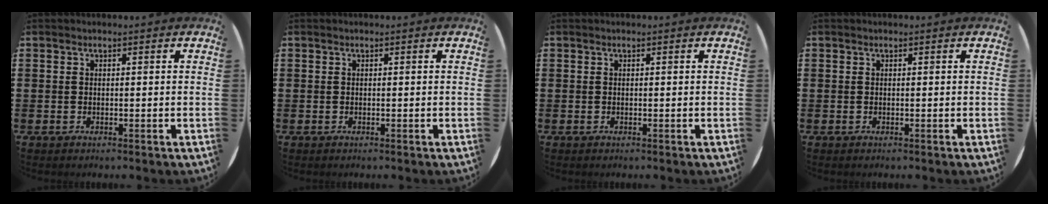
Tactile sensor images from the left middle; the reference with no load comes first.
{"total": 0.0}
{"total": 0.0}
{"total": 0.0}